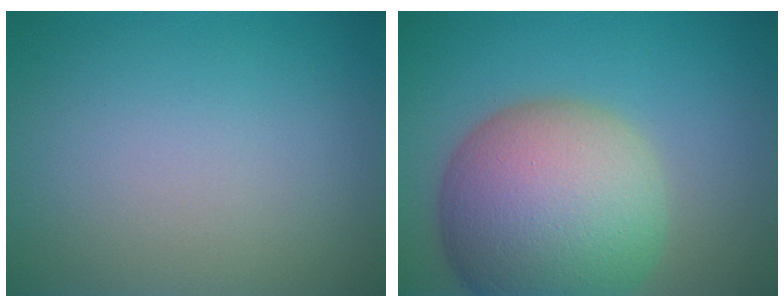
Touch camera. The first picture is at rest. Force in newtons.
{"total": 13.3, "press": 13.2, "slide": 0.8}